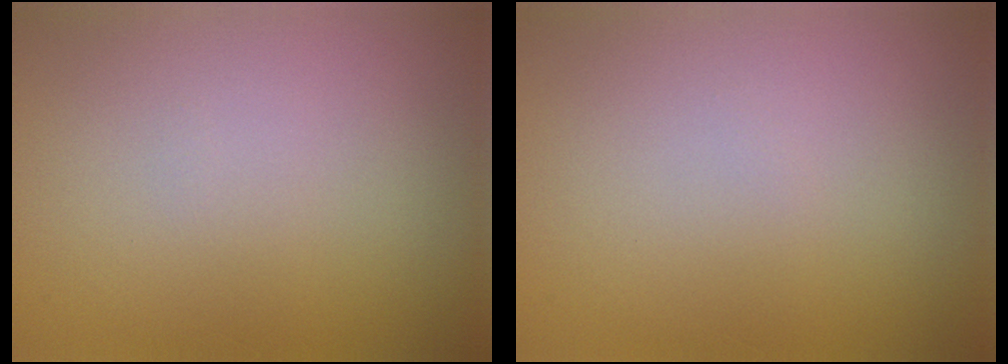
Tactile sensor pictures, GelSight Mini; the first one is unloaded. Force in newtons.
{"total": 0.0}